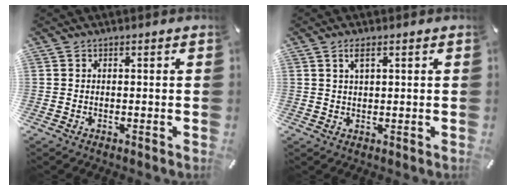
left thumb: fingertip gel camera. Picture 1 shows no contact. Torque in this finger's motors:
{"motor_torque": [0.05, -0.42, 0.13, 0.32, -0.10]}